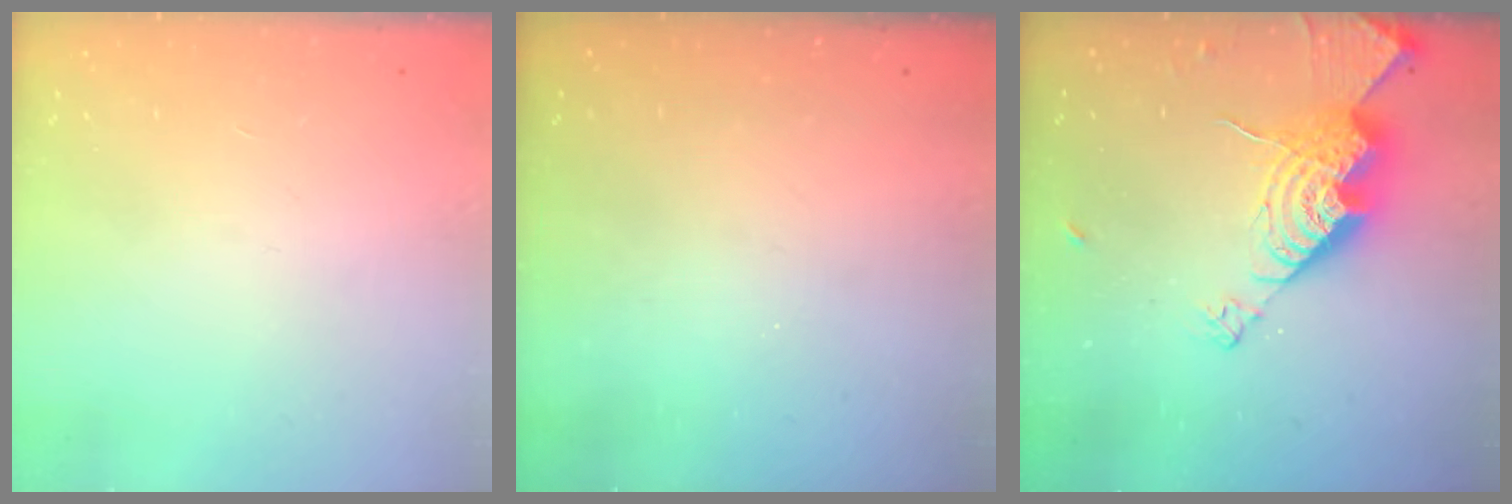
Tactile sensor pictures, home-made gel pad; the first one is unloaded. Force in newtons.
{"total": 0.0}
{"total": 15.6, "press": 15.6, "slide": 1.5}